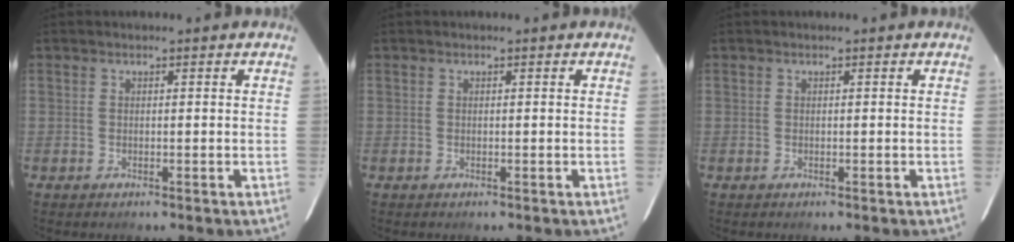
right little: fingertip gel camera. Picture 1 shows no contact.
{"total": 0.0}
{"total": 0.0}